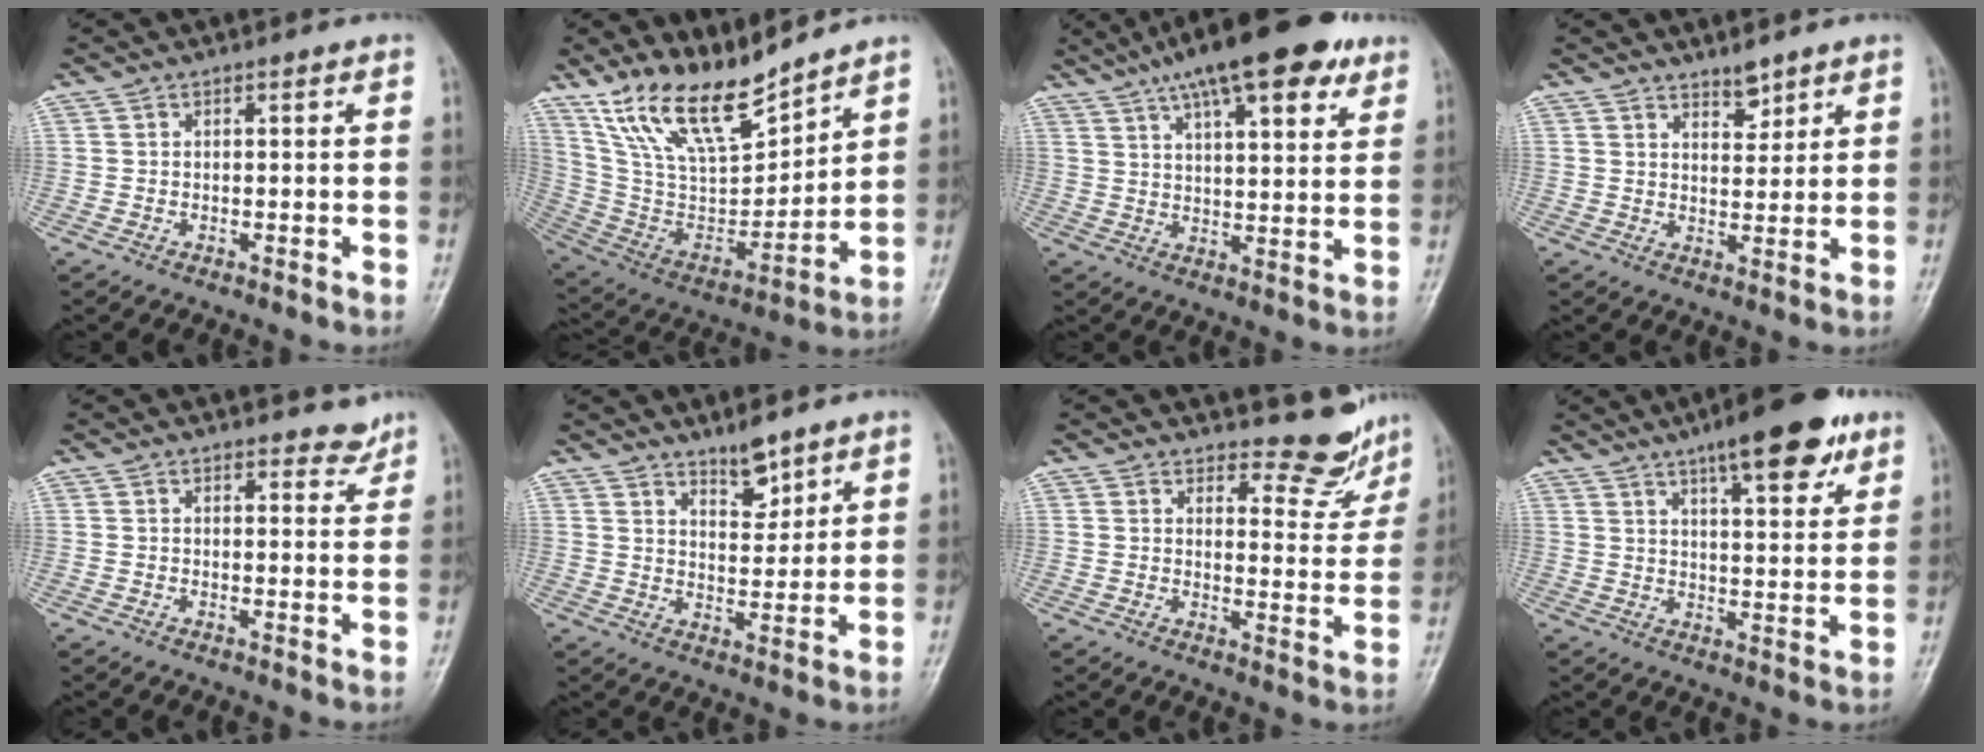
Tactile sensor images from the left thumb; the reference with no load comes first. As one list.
[{"total": 16.9, "force": [13.7, 4.8, 8.6], "torque": [-0.127, -0.074, 0.271]}, {"total": 19.0, "force": [11.7, 6.3, 13.6], "torque": [-0.193, -0.010, 0.179]}, {"total": 3.3, "force": [2.7, 1.3, 1.4], "torque": [-0.010, -0.024, 0.047]}, {"total": 3.0, "force": [2.7, 1.2, 0.4], "torque": [0.014, -0.021, 0.027]}, {"total": 5.5, "force": [4.3, 2.0, 2.7], "torque": [-0.026, -0.039, 0.076]}, {"total": 7.9, "force": [7.4, 2.6, 1.0], "torque": [0.015, -0.073, 0.090]}, {"total": 14.3, "force": [8.8, 4.3, 10.4], "torque": [-0.121, -0.034, 0.127]}]